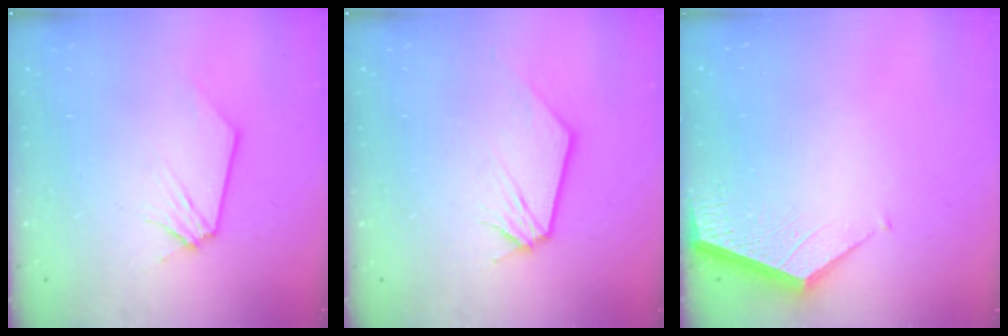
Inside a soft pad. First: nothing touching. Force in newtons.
{"total": 0.0}
{"total": 3.6, "press": 3.6, "slide": 0.3}